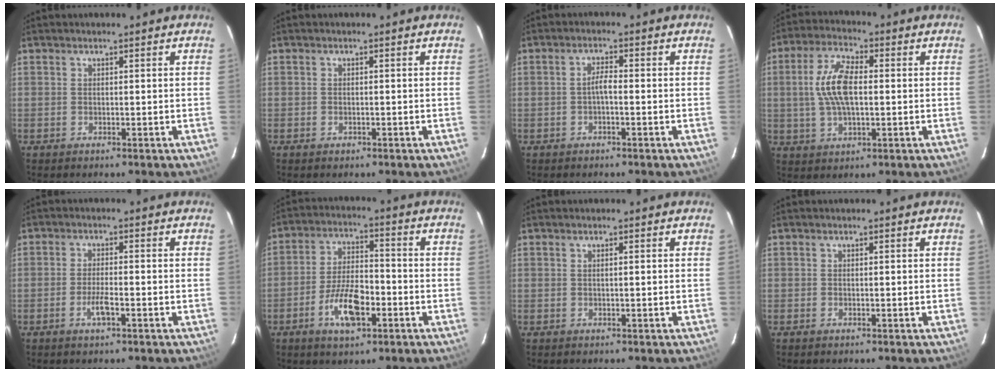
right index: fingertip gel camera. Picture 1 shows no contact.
{"total": 1.0, "force": [-0.6, 0.8, 0.2], "torque": [-0.004, 0.000, -0.007]}
{"total": 2.0, "force": [-0.7, 0.4, 1.8], "torque": [-0.036, 0.007, -0.014]}
{"total": 9.9, "force": [0.4, 4.3, 8.9], "torque": [-0.182, 0.012, 0.009]}
{"total": 3.5, "force": [-1.8, 0.8, 2.9], "torque": [-0.060, -0.002, -0.034]}
{"total": 10.1, "force": [-4.5, 4.4, 7.9], "torque": [-0.162, 0.001, -0.077]}
{"total": 0.6, "force": [0.1, -0.1, 0.6], "torque": [-0.012, 0.003, 0.002]}
{"total": 0.0}